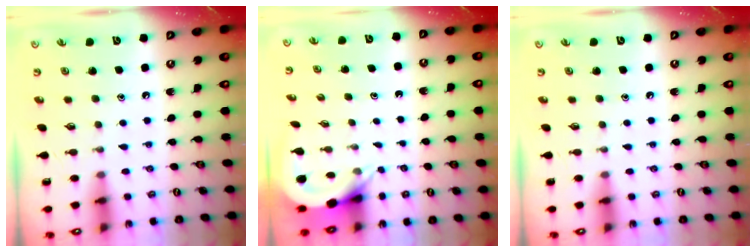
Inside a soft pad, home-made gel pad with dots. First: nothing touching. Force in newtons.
{"total": 4.7, "press": 4.7, "slide": 0.1}
{"total": 0.0}